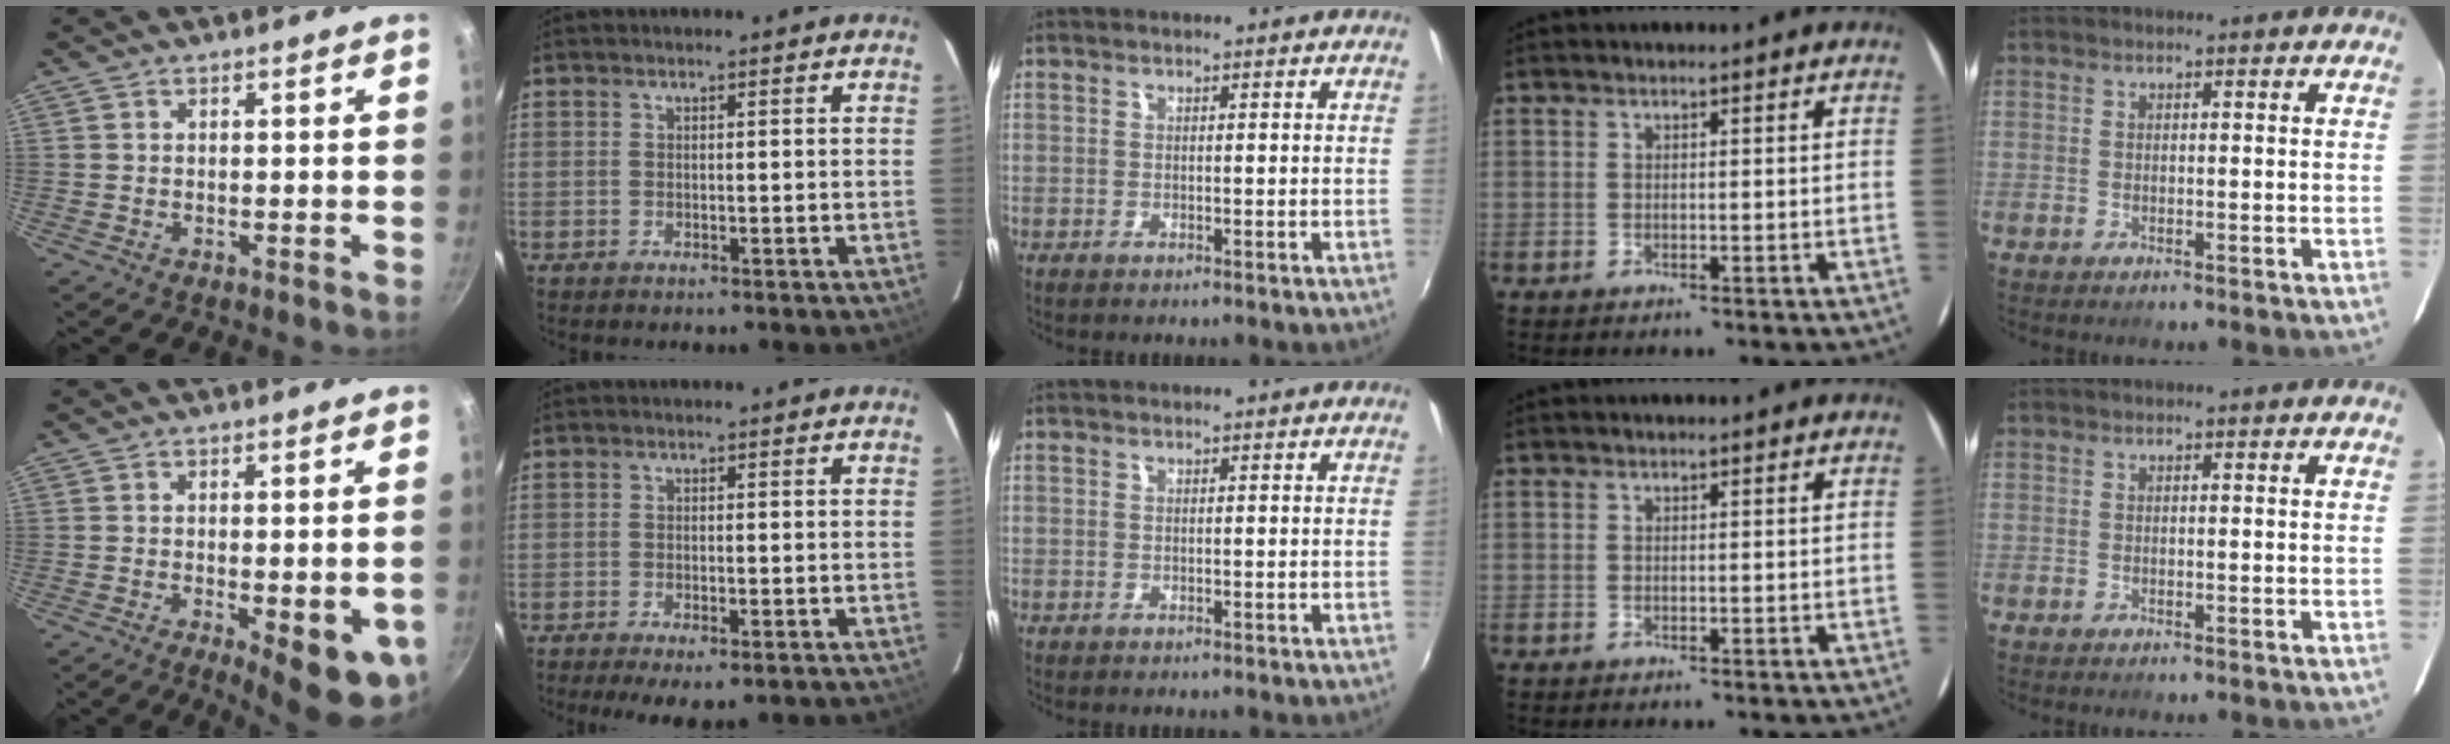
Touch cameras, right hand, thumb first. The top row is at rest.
{"thumb": {"total": 12.2, "force": [-3.6, 3.7, 11.0], "torque": [-0.114, -0.003, -0.039]}, "index": {"total": 6.2, "force": [-4.2, 1.9, 4.1], "torque": [-0.093, -0.025, -0.065]}}